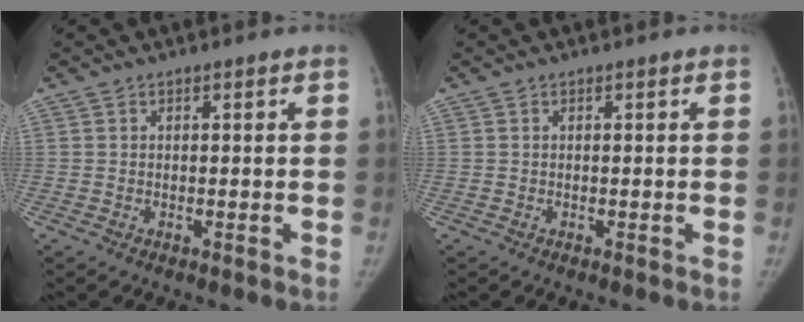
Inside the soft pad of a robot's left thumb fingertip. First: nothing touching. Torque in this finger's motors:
{"motor_torque": [0.01, 0.01, 0.10, -0.12, 0.01]}